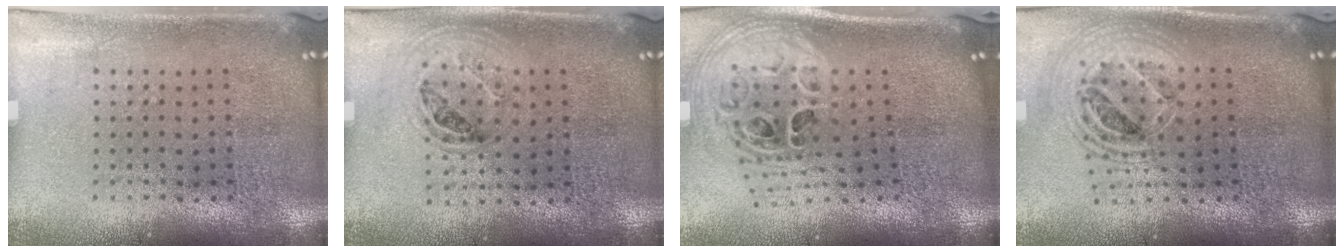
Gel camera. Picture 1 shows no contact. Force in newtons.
{"total": 1.1, "press": 1.0, "slide": 0.5}
{"total": 2.6, "press": 1.9, "slide": 1.8}
{"total": 2.1, "press": 1.7, "slide": 1.2}